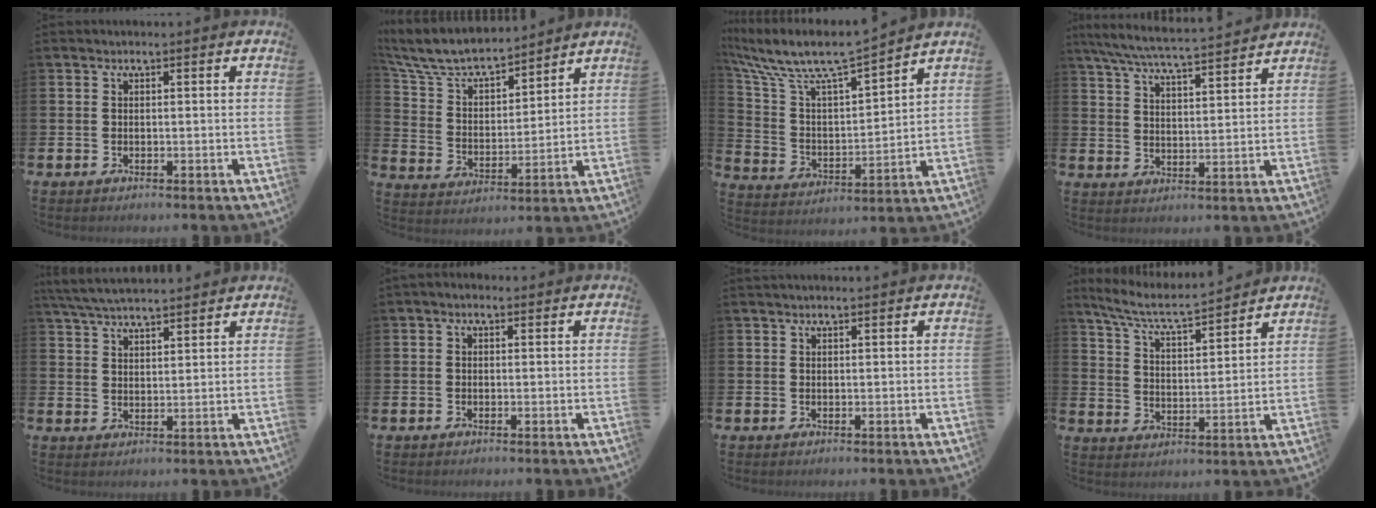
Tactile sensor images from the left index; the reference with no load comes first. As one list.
[{"total": 8.0, "force": [7.4, 2.0, 2.6], "torque": [-0.091, -0.049, 0.128]}, {"total": 9.3, "force": [8.5, 1.2, 3.6], "torque": [-0.115, -0.059, 0.142]}, {"total": 6.7, "force": [6.3, 0.3, 2.2], "torque": [-0.068, -0.037, 0.111]}, {"total": 5.2, "force": [5.0, 0.5, 1.1], "torque": [-0.043, -0.019, 0.092]}, {"total": 0.8, "force": [0.2, 0.6, 0.5], "torque": [-0.001, 0.005, 0.000]}, {"total": 0.9, "force": [0.9, 0.0, 0.3], "torque": [0.003, -0.002, 0.014]}, {"total": 6.6, "force": [6.1, 0.6, 2.5], "torque": [-0.078, -0.040, 0.104]}]